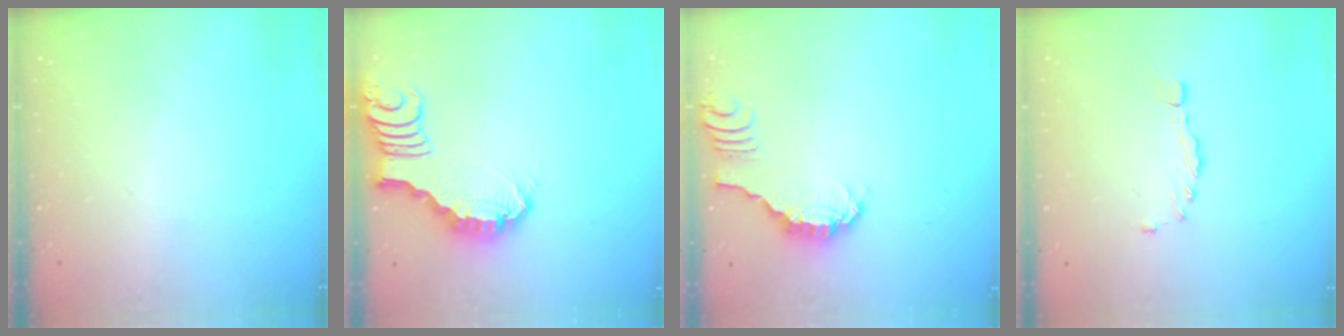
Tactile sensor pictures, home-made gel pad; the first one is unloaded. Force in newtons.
{"total": 2.4, "press": 2.4, "slide": 0.2}
{"total": 1.3, "press": 1.3, "slide": 0.3}
{"total": 1.3, "press": 1.3, "slide": 0.3}